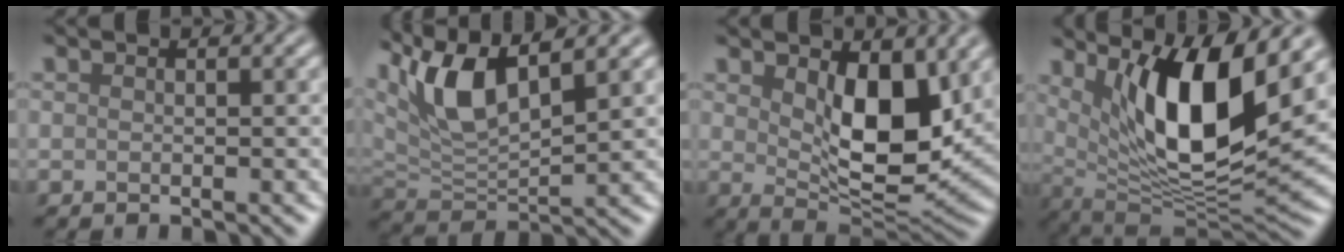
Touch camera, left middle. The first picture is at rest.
{"total": 7.5, "force": [4.0, 2.6, 5.8], "torque": [-0.125, 0.007, 0.073]}
{"total": 7.8, "force": [2.2, 3.8, 6.5], "torque": [-0.111, -0.017, 0.043]}
{"total": 11.0, "force": [4.3, 3.1, 9.6], "torque": [-0.154, -0.020, 0.085]}